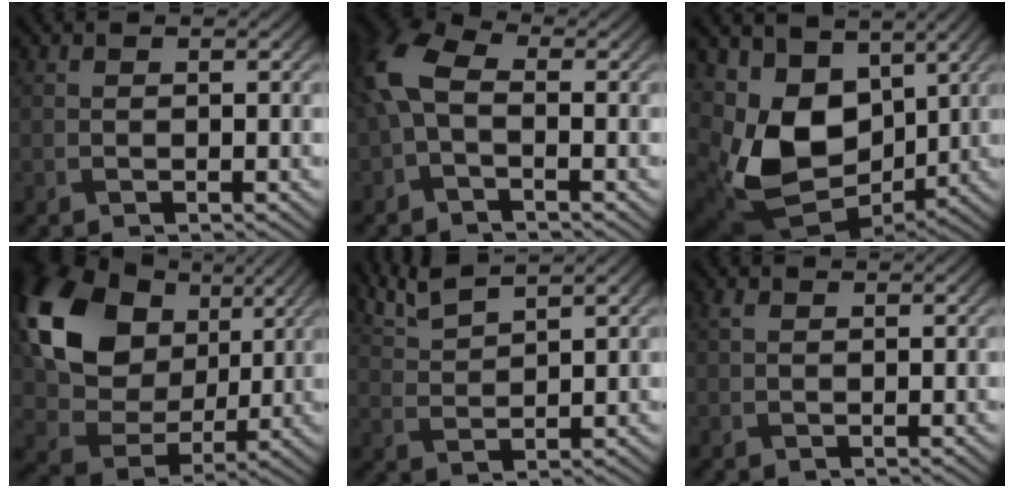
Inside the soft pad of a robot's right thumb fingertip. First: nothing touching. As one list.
[{"total": 6.6, "force": [-0.9, 3.6, 5.4], "torque": [-0.138, 0.013, -0.034]}, {"total": 12.4, "force": [1.0, 8.9, 8.6], "torque": [-0.214, -0.031, 0.021]}, {"total": 16.2, "force": [5.3, 11.9, 9.7], "torque": [-0.221, 0.017, 0.096]}, {"total": 5.0, "force": [4.1, 0.8, 2.7], "torque": [-0.061, 0.012, 0.089]}, {"total": 0.7, "force": [0.2, 0.4, 0.6], "torque": [-0.018, 0.000, 0.002]}]